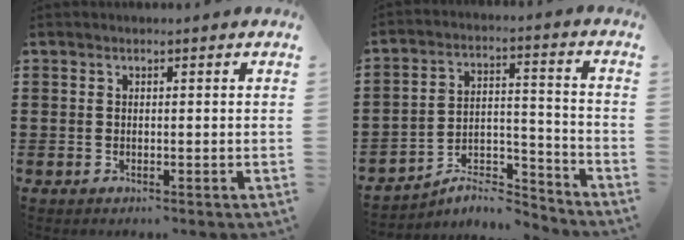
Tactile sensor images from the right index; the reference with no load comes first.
{"total": 6.7, "force": [-6.1, 1.5, 2.2], "torque": [-0.030, 0.012, -0.117]}